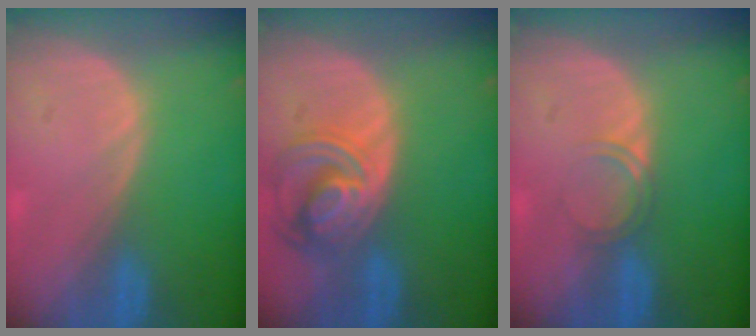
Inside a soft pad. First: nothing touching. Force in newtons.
{"total": 8.3, "press": 7.1, "slide": 4.2}
{"total": 2.0, "press": 2.0, "slide": 0.2}